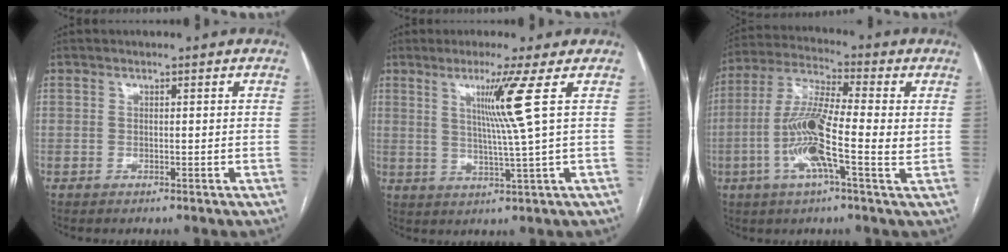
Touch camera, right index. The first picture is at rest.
{"total": 7.1, "force": [2.4, -2.9, 6.0], "torque": [-0.113, -0.016, 0.053]}
{"total": 12.8, "force": [-1.7, 1.5, 12.6], "torque": [-0.252, 0.002, -0.043]}